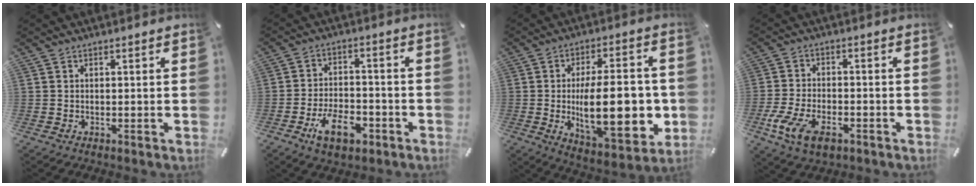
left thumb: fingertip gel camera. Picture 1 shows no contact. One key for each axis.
{"total": 10.2, "fx": -5.0, "fy": 5.8, "fz": 6.7, "tx": -0.121, "ty": 0.019, "tz": -0.089}
{"total": 22.9, "fx": -1.8, "fy": 9.9, "fz": 20.6, "tx": -0.326, "ty": -0.018, "tz": -0.017}
{"total": 9.2, "fx": -4.6, "fy": 5.1, "fz": 6.2, "tx": -0.145, "ty": 0.005, "tz": -0.085}